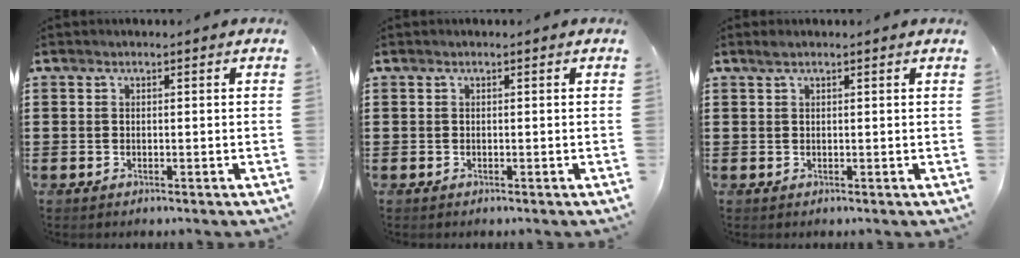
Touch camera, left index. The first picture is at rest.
{"total": 0.0}
{"total": 1.0, "force": [0.7, 0.0, 0.7], "torque": [-0.014, 0.001, 0.012]}